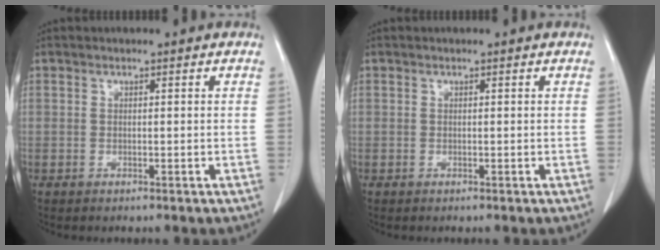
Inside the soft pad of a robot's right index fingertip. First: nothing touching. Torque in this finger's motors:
{"motor_torque": [0.05, -0.01, -0.02, 0.01]}